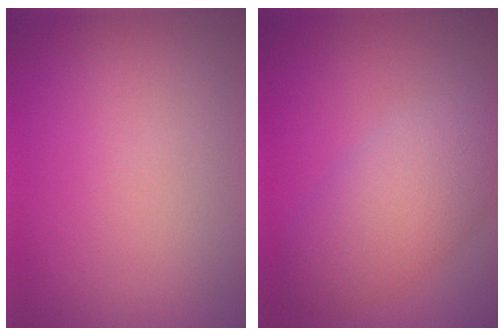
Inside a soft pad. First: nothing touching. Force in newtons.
{"total": 5.4, "press": 5.4, "slide": 0.3}